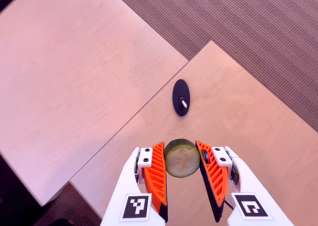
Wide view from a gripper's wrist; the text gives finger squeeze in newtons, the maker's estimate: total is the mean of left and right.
{"total": 13.7, "left": 13.8, "right": 13.7}